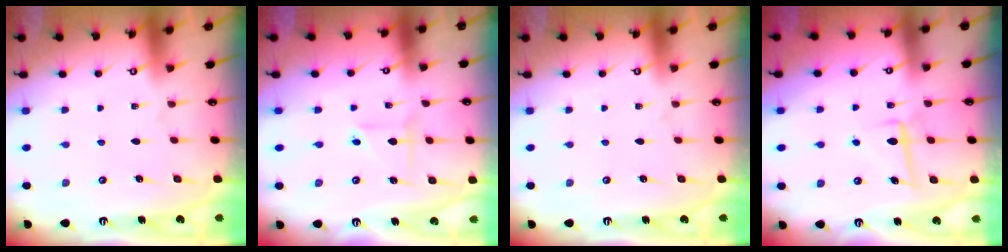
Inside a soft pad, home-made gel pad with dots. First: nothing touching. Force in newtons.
{"total": 2.5, "press": 2.3, "slide": 1.1}
{"total": 0.0}
{"total": 6.7, "press": 6.6, "slide": 1.2}